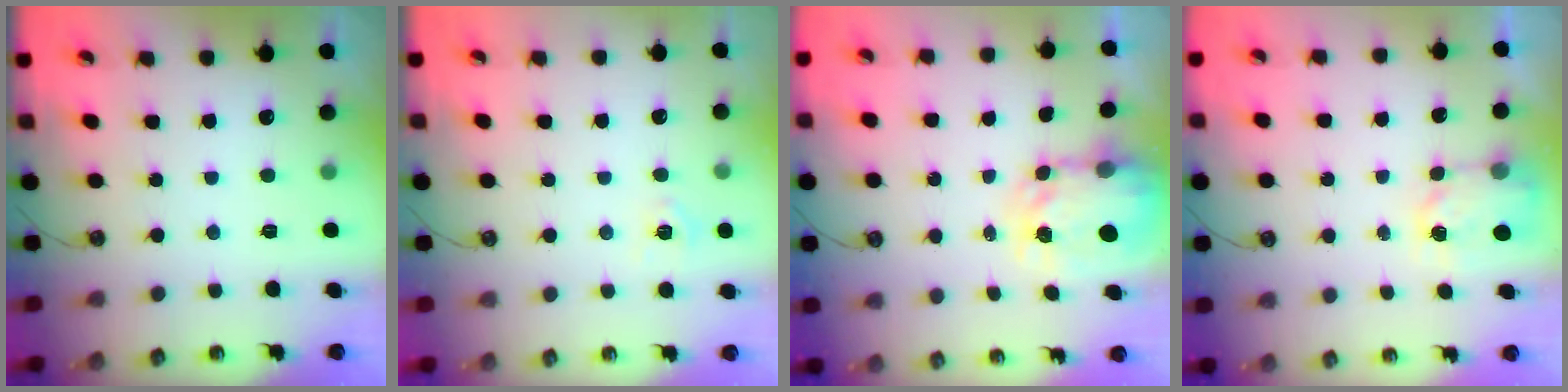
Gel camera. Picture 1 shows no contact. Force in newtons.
{"total": 5.9, "press": 5.9, "slide": 0.6}
{"total": 5.5, "press": 5.4, "slide": 0.6}
{"total": 3.7, "press": 3.6, "slide": 0.5}